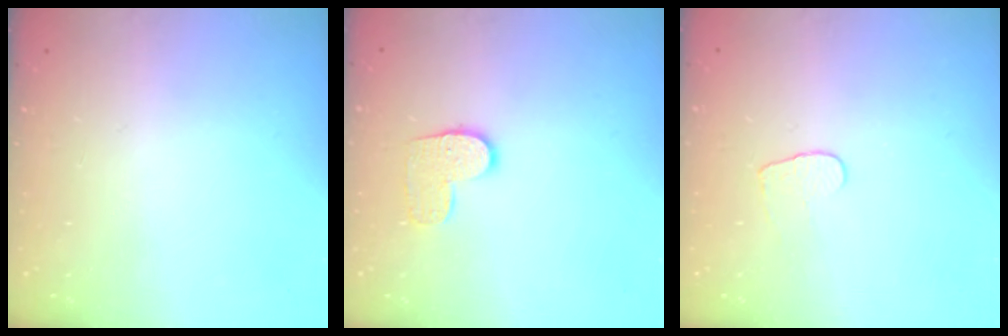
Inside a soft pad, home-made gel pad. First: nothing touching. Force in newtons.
{"total": 8.0, "press": 8.0, "slide": 0.4}
{"total": 4.4, "press": 4.4, "slide": 0.3}